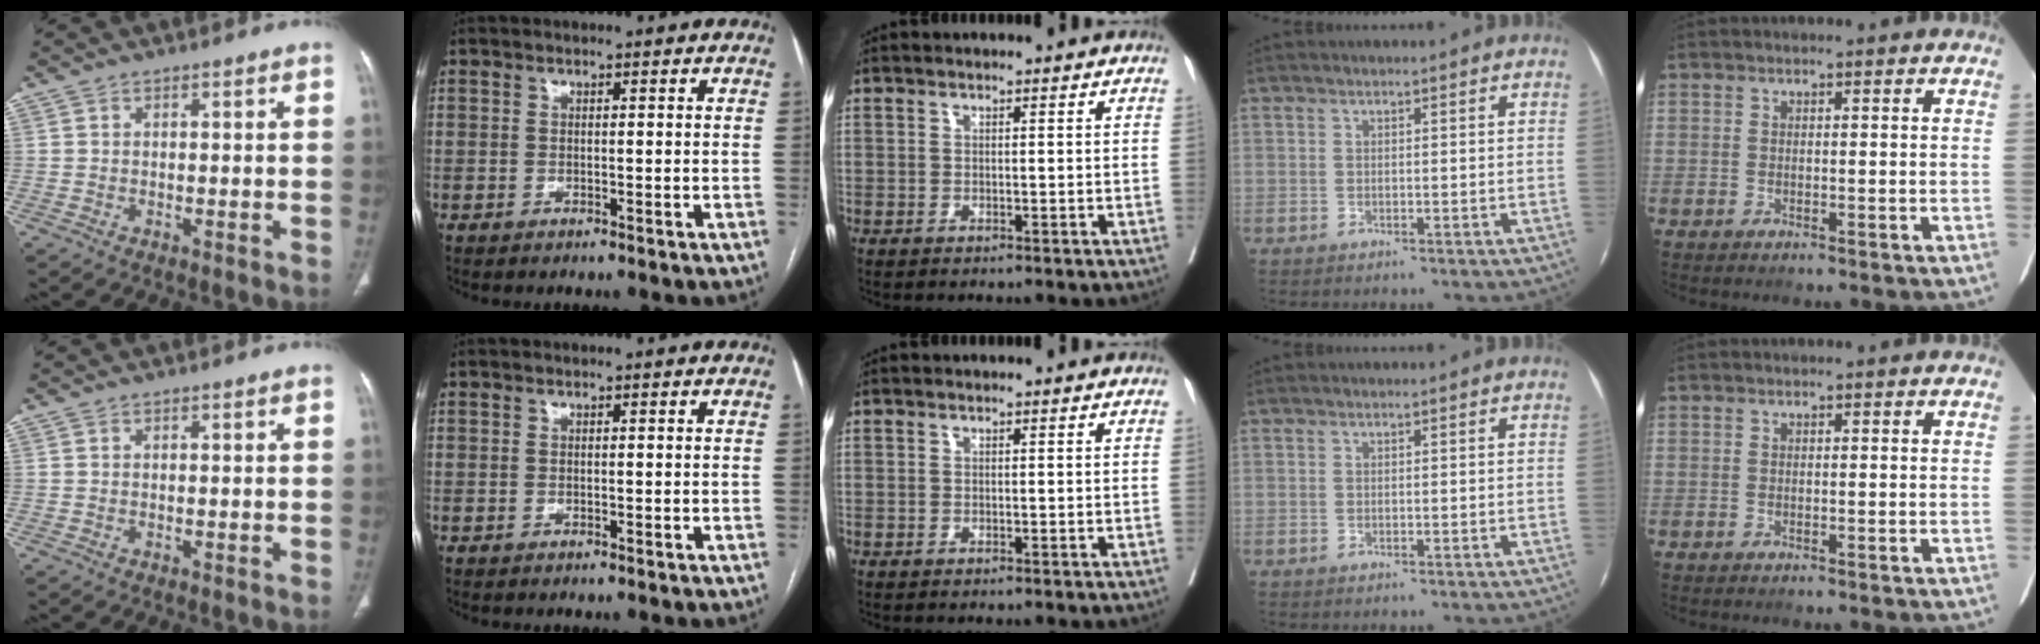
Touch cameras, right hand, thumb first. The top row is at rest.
{}